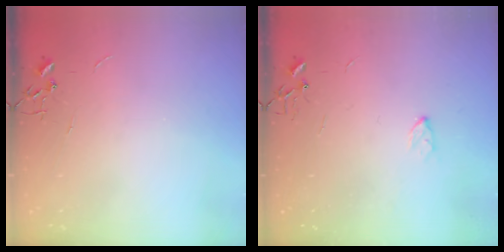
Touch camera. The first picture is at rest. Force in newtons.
{"total": 3.5, "press": 3.5, "slide": 0.5}